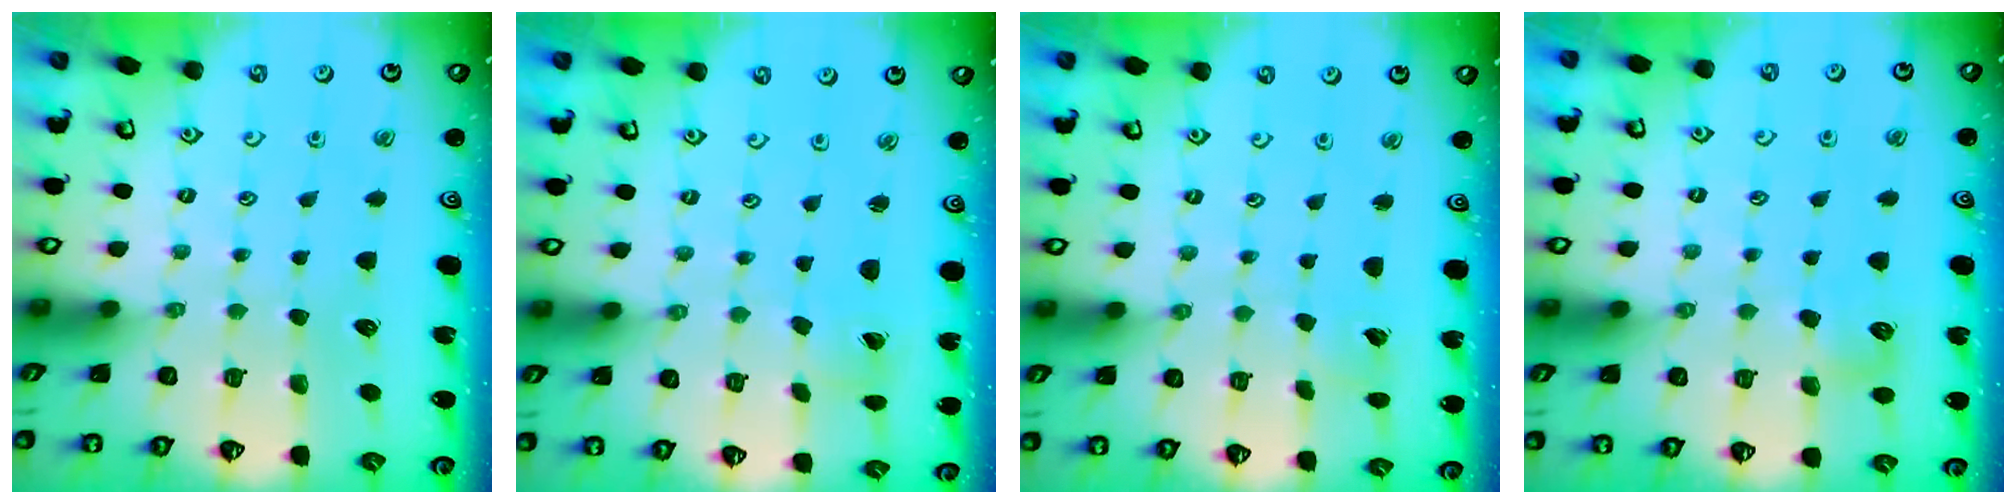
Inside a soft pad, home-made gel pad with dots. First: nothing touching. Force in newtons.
{"total": 1.5, "press": 1.5, "slide": 0.1}
{"total": 2.7, "press": 2.7, "slide": 0.3}
{"total": 7.0, "press": 6.9, "slide": 1.0}